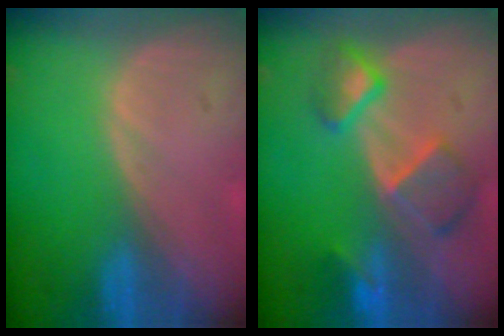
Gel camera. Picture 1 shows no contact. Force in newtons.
{"total": 7.3, "press": 6.6, "slide": 2.9}